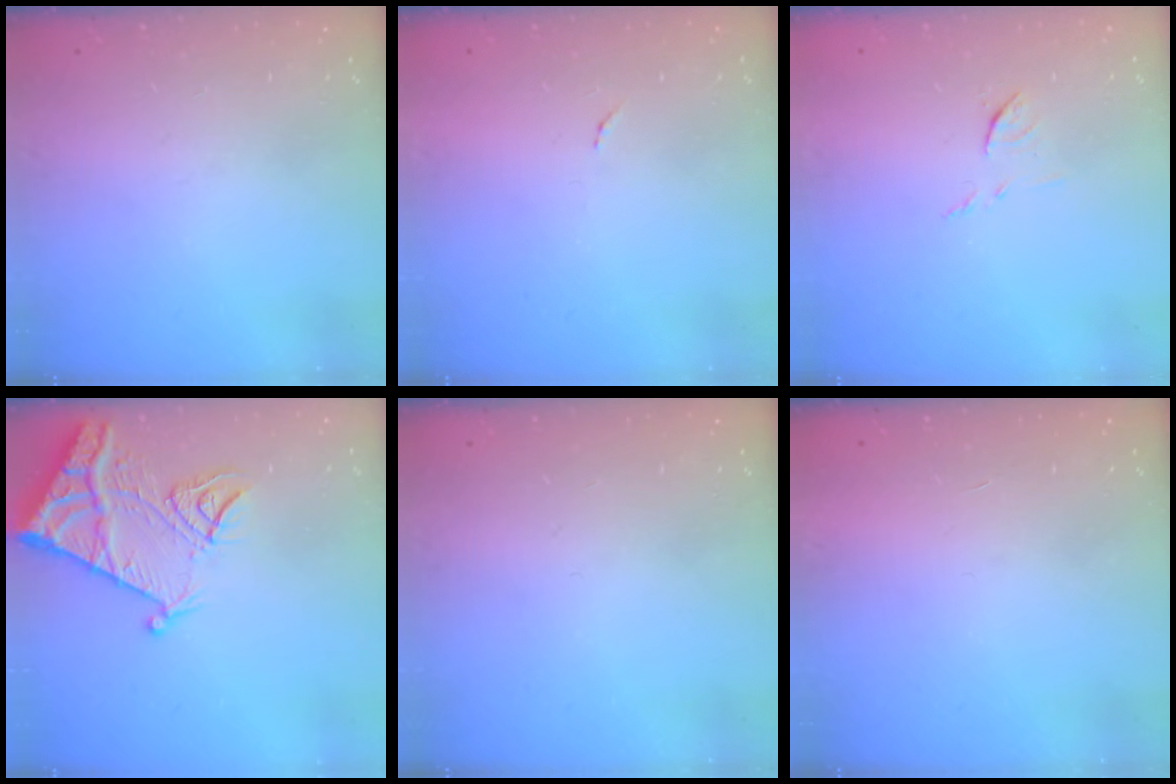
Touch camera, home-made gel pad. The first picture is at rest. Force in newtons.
{"total": 3.3, "press": 3.3, "slide": 0.1}
{"total": 6.7, "press": 6.7, "slide": 0.5}
{"total": 12.8, "press": 12.7, "slide": 1.2}
{"total": 0.0}
{"total": 1.7, "press": 1.7, "slide": 0.1}